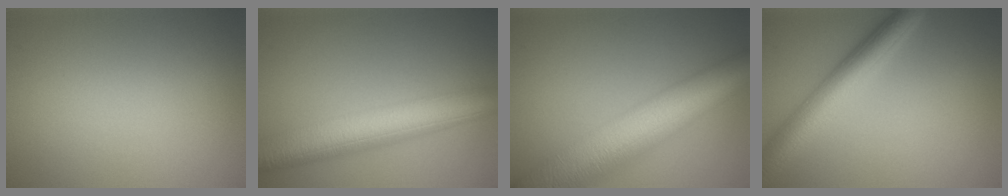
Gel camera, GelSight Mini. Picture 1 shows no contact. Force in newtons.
{"total": 8.5, "press": 8.4, "slide": 0.4}
{"total": 11.7, "press": 11.7, "slide": 0.4}
{"total": 5.5, "press": 5.5, "slide": 0.1}